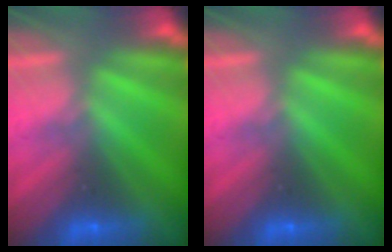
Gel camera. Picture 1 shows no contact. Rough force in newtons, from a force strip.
{"total": 0.0}